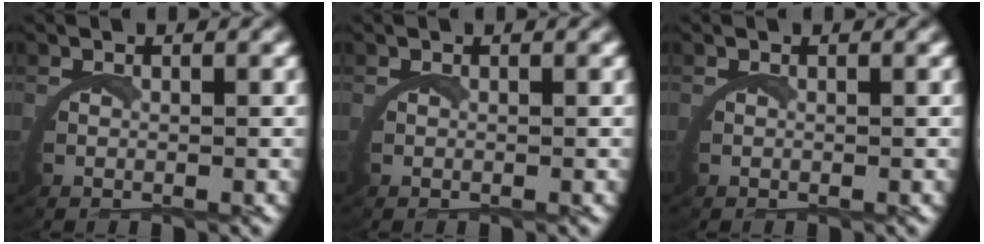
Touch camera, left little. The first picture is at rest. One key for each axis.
{"total": 0.0}
{"total": 0.0}